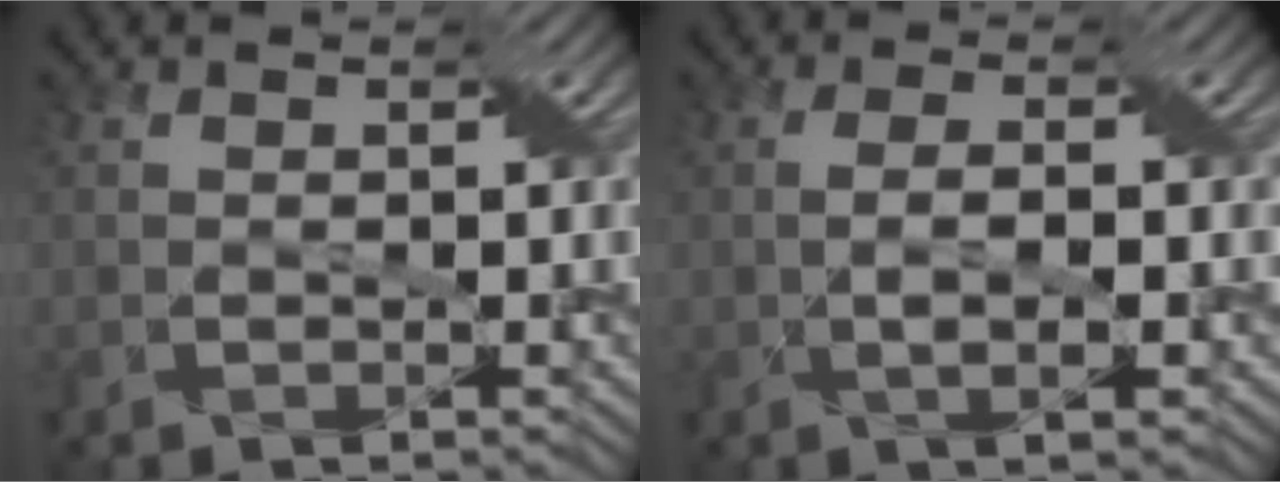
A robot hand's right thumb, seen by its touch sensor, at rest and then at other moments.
{"total": 3.0, "force": [-0.5, 0.7, 2.8], "torque": [-0.061, 0.002, -0.008]}